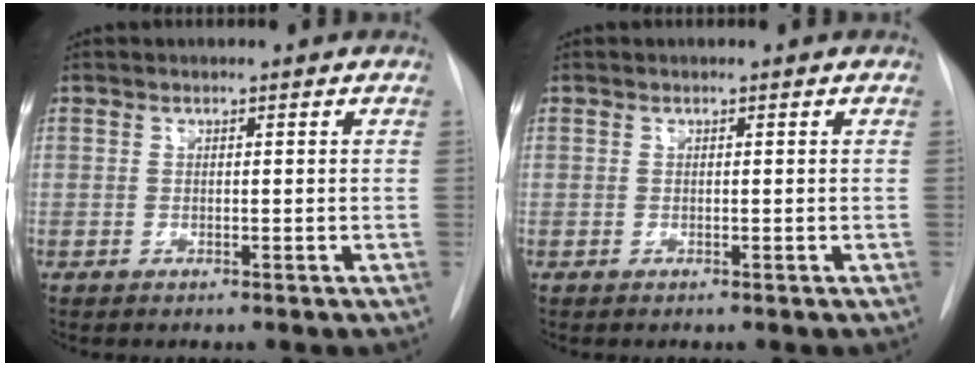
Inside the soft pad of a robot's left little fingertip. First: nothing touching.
{"total": 0.0}